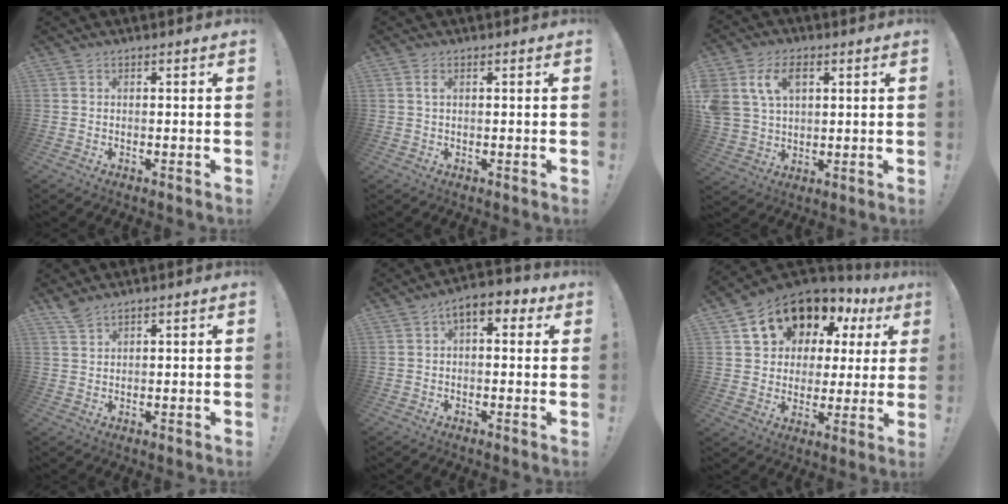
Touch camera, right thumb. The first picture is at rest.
{"total": 1.5, "force": [0.4, 0.6, 1.4], "torque": [-0.024, 0.002, 0.005]}
{"total": 11.4, "force": [4.7, 8.2, 6.4], "torque": [-0.136, -0.004, 0.093]}
{"total": 3.4, "force": [3.1, 1.0, 1.2], "torque": [-0.023, -0.016, 0.057]}
{"total": 6.0, "force": [2.2, 3.0, 4.7], "torque": [-0.070, -0.005, 0.036]}
{"total": 14.4, "force": [9.2, 9.3, 6.0], "torque": [-0.100, -0.062, 0.179]}